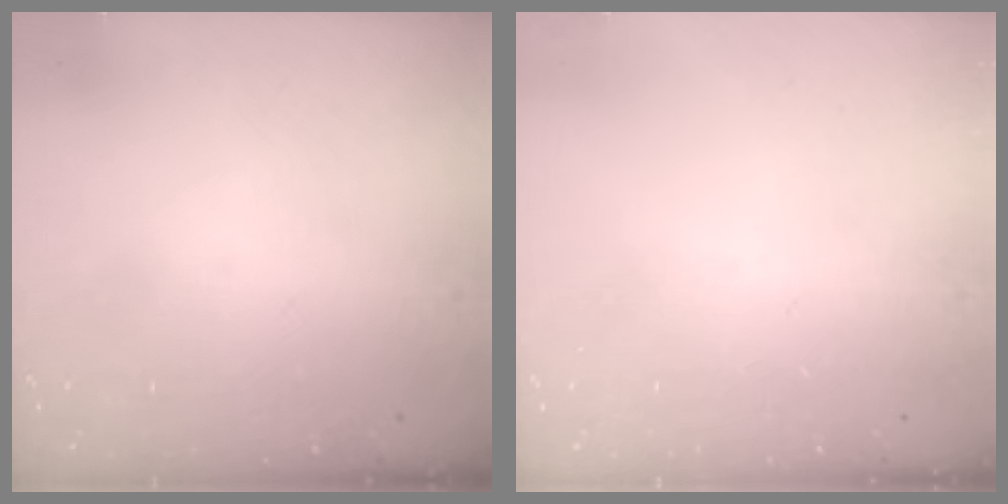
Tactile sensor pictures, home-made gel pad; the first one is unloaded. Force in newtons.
{"total": 0.0}